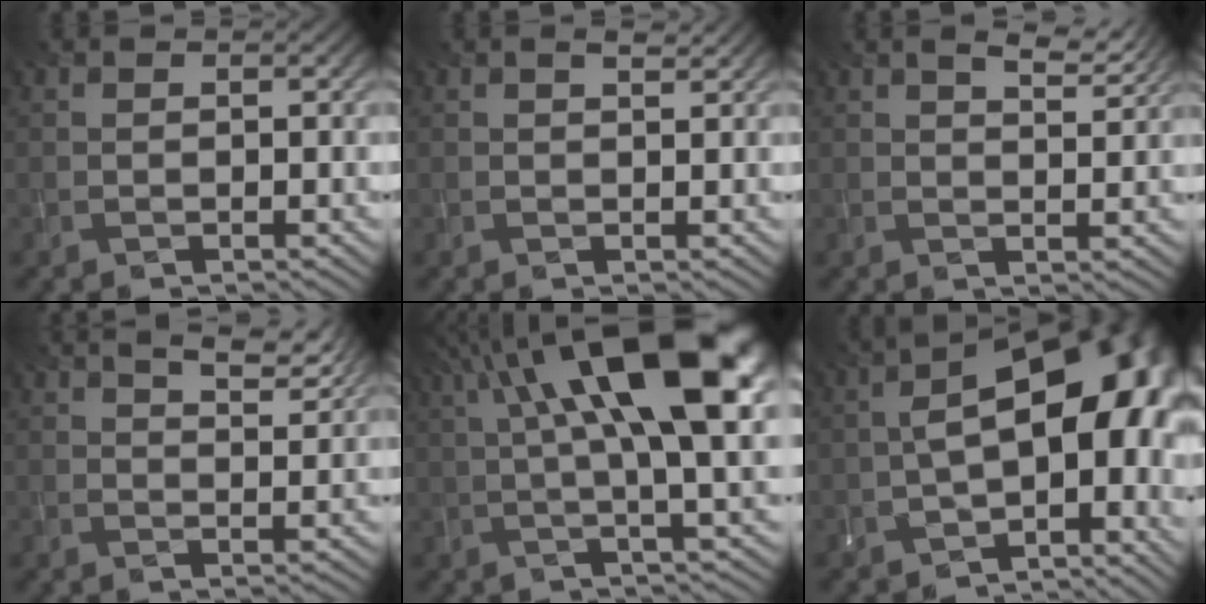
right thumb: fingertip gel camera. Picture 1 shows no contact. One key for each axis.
{"total": 1.2, "fx": 0.8, "fy": 0.3, "fz": 0.9, "tx": -0.017, "ty": -0.001, "tz": 0.015}
{"total": 4.6, "fx": 3.1, "fy": 1.3, "fz": 3.1, "tx": -0.053, "ty": -0.002, "tz": 0.053}
{"total": 6.4, "fx": 4.7, "fy": 1.9, "fz": 4.0, "tx": -0.061, "ty": 0.002, "tz": 0.069}
{"total": 16.6, "fx": 5.1, "fy": 4.7, "fz": 15.1, "tx": -0.260, "ty": 0.027, "tz": 0.085}
{"total": 15.2, "fx": -1.6, "fy": 8.5, "fz": 12.5, "tx": -0.184, "ty": -0.009, "tz": -0.016}